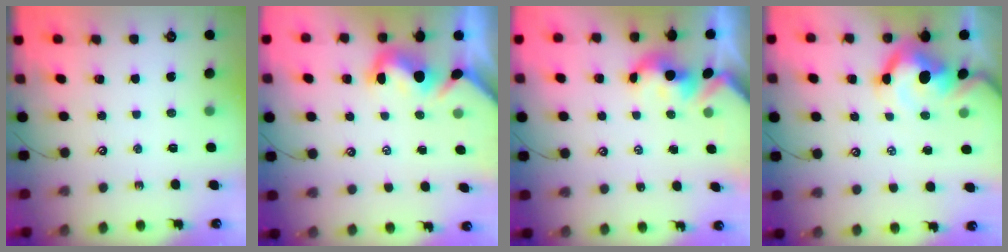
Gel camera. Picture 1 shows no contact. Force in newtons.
{"total": 1.5, "press": 1.2, "slide": 0.9}
{"total": 1.5, "press": 1.5, "slide": 0.2}
{"total": 8.6, "press": 8.5, "slide": 1.6}